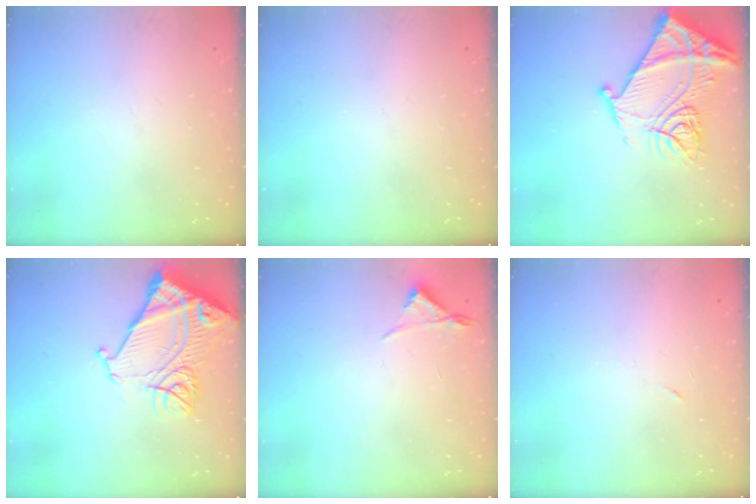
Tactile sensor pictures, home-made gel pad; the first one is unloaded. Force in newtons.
{"total": 0.0}
{"total": 19.8, "press": 19.7, "slide": 2.1}
{"total": 17.1, "press": 17.0, "slide": 1.9}
{"total": 3.0, "press": 2.9, "slide": 0.5}
{"total": 3.1, "press": 2.9, "slide": 1.1}